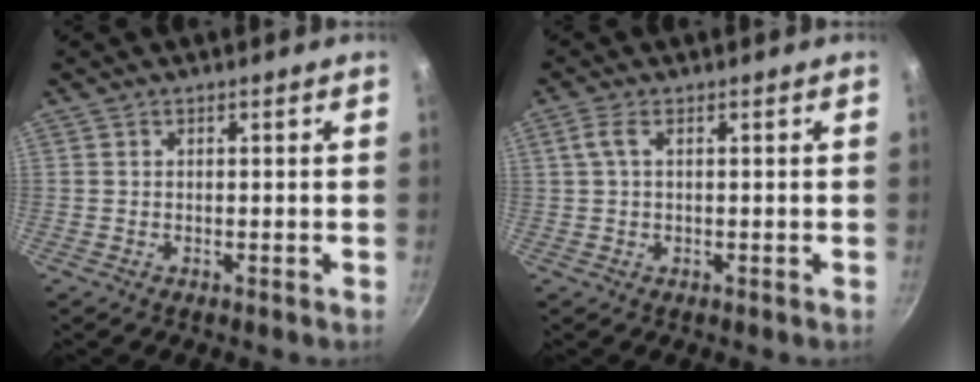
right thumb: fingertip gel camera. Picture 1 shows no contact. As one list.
[{"total": 2.5, "force": [0.5, 0.8, 2.3], "torque": [-0.050, 0.006, 0.012]}]